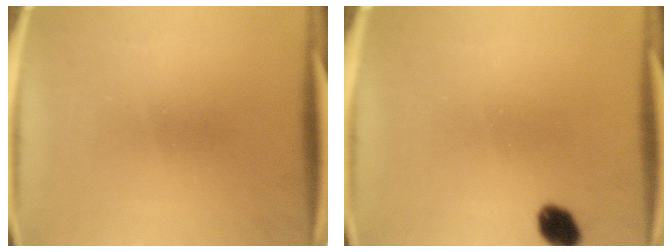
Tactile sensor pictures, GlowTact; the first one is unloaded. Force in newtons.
{"total": 4.3}